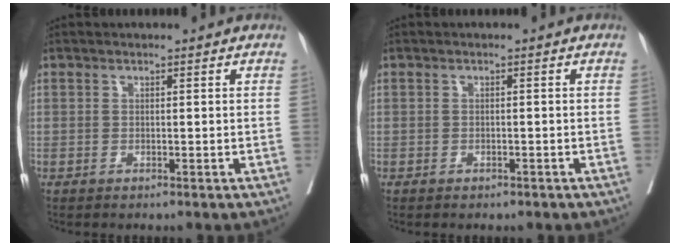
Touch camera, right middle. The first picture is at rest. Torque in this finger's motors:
{"motor_torque": [-0.31, -0.18, -0.01, -0.01]}